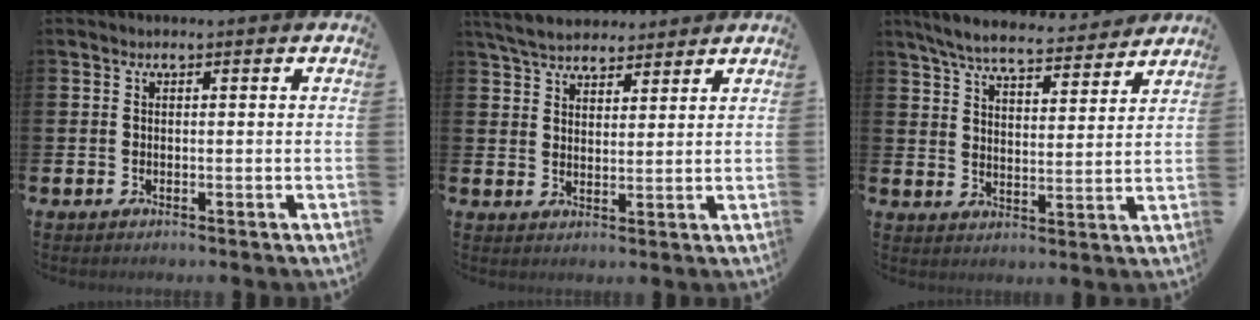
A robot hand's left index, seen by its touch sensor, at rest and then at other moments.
{"total": 5.4, "force": [5.1, 1.5, 1.0], "torque": [-0.043, -0.013, 0.095]}
{"total": 7.0, "force": [6.6, 1.2, 2.0], "torque": [-0.062, -0.037, 0.115]}